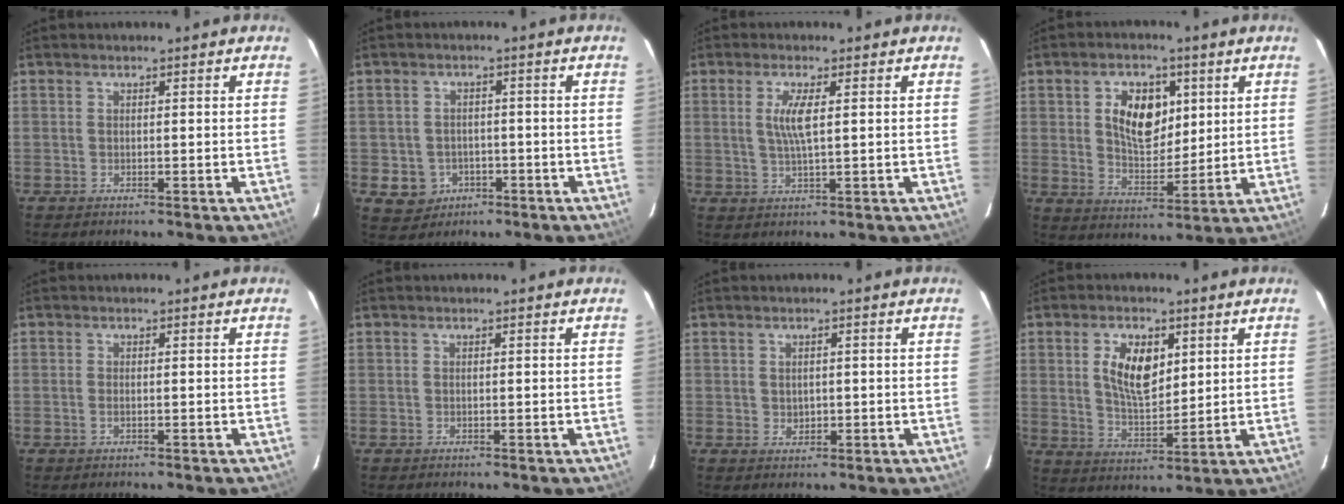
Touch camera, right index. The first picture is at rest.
{"total": 5.9, "force": [-2.0, 5.5, 1.0], "torque": [-0.033, 0.016, -0.015]}
{"total": 4.4, "force": [1.0, 0.5, 4.3], "torque": [-0.084, -0.004, 0.019]}
{"total": 10.3, "force": [3.2, 6.4, 7.4], "torque": [-0.131, 0.010, 0.062]}
{"total": 1.0, "force": [-0.3, 0.5, 0.8], "torque": [-0.017, 0.000, -0.006]}
{"total": 0.0}
{"total": 1.9, "force": [0.1, 1.7, 0.8], "torque": [-0.009, 0.003, 0.007]}
{"total": 9.3, "force": [3.0, 4.8, 7.4], "torque": [-0.135, 0.006, 0.064]}